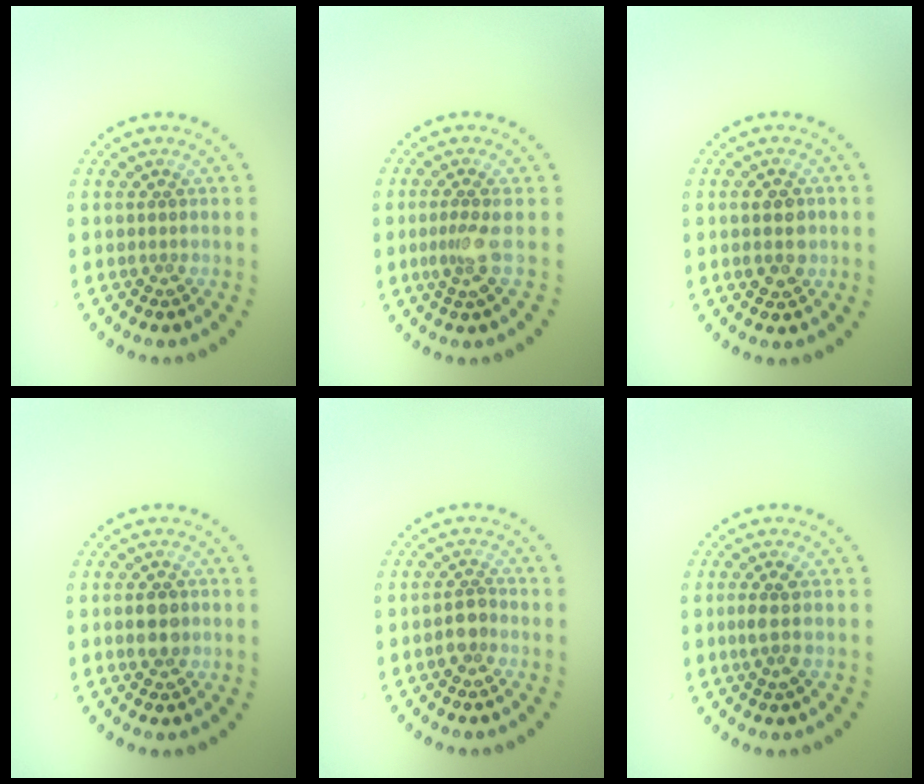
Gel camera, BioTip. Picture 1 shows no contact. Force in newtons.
{"total": 2.1, "press": 1.6, "slide": 1.3}
{"total": 3.1, "press": 3.1, "slide": 0.2}
{"total": 2.5, "press": 2.5, "slide": 0.2}
{"total": 1.8, "press": 1.5, "slide": 0.9}
{"total": 1.6, "press": 1.3, "slide": 0.9}